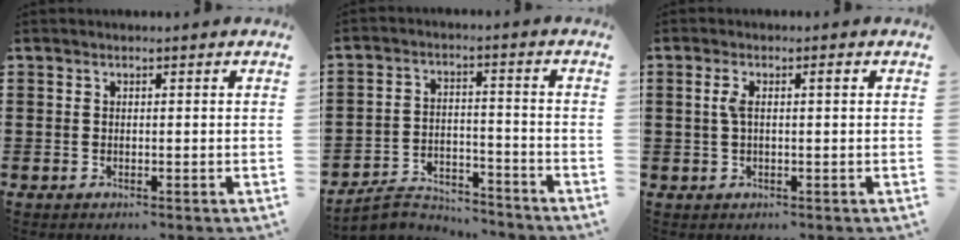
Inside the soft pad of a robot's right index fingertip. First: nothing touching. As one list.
[{"total": 5.5, "force": [-5.3, 1.4, 0.9], "torque": [-0.030, 0.011, -0.106]}, {"total": 2.7, "force": [0.3, 0.5, 2.6], "torque": [-0.057, -0.002, 0.000]}]